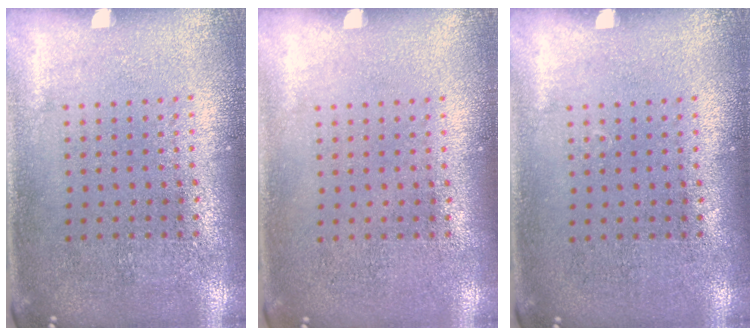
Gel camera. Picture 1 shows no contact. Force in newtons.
{"total": 0.0}
{"total": 0.0}